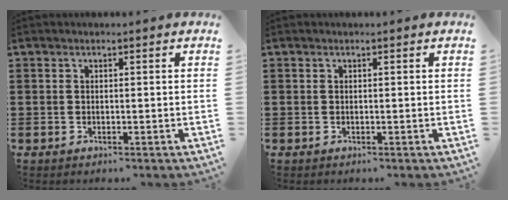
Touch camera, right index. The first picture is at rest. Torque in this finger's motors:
{"motor_torque": [1.13, 1.01, 0.00, 0.00]}